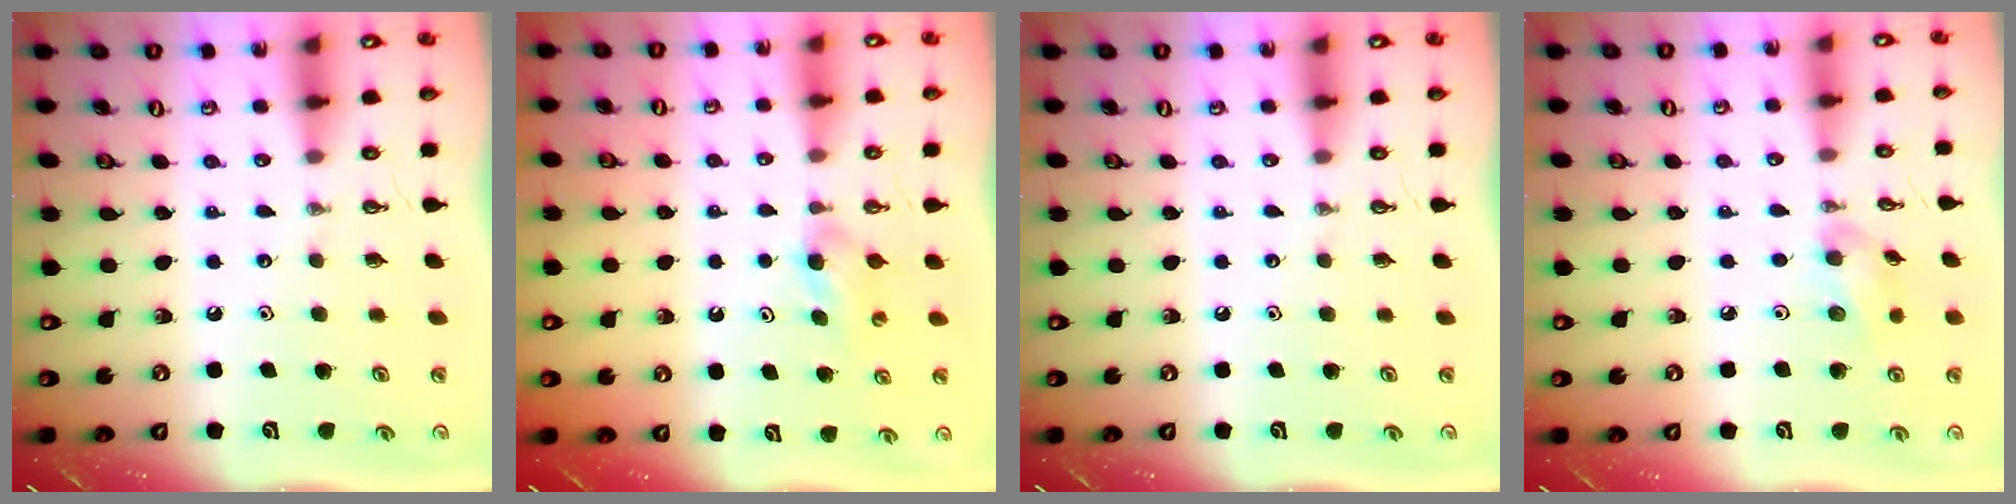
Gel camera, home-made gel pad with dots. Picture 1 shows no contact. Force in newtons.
{"total": 3.3, "press": 3.3, "slide": 0.6}
{"total": 0.0}
{"total": 7.3, "press": 6.9, "slide": 2.3}